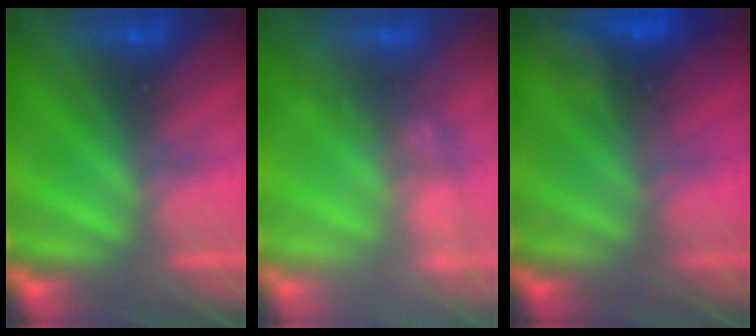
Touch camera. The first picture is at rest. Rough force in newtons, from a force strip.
{"total": 2.7}
{"total": 4.7}